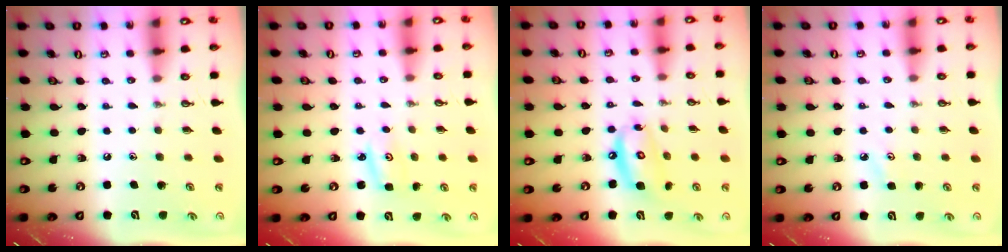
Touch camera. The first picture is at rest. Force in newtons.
{"total": 3.9, "press": 3.9, "slide": 0.4}
{"total": 11.7, "press": 11.6, "slide": 1.1}
{"total": 3.1, "press": 3.0, "slide": 0.5}